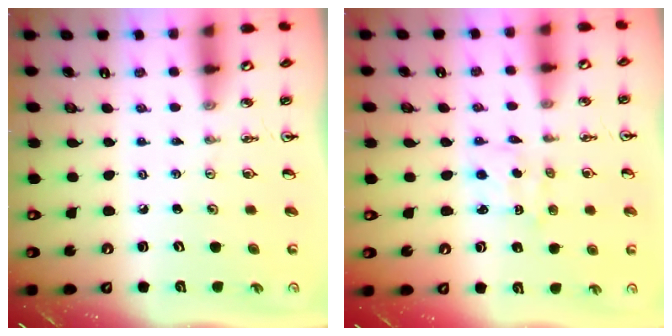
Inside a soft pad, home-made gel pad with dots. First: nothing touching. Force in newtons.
{"total": 2.8, "press": 2.8, "slide": 0.4}